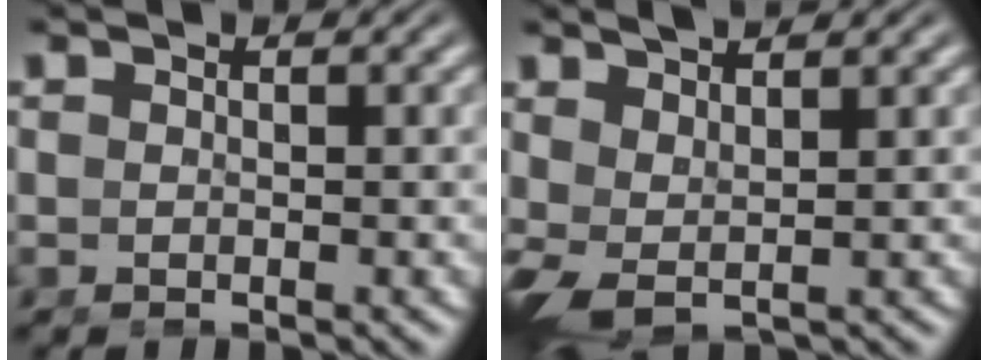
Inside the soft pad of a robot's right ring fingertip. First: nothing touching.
{"total": 3.3, "force": [0.7, 2.0, 2.5], "torque": [-0.061, 0.001, 0.015]}